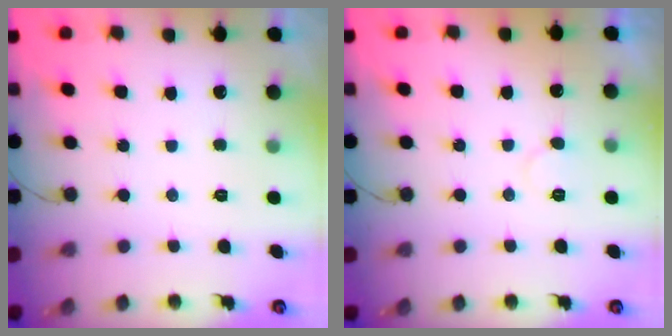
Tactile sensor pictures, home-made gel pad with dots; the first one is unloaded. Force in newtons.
{"total": 5.7, "press": 5.6, "slide": 0.6}